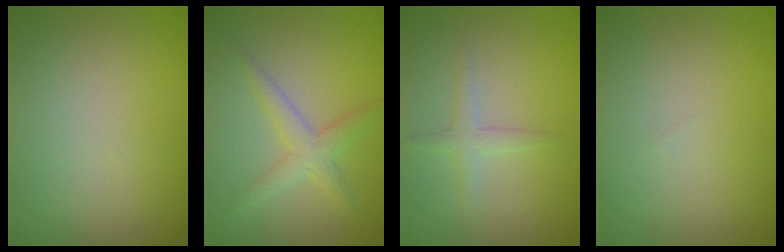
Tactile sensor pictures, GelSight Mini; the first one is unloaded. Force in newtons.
{"total": 2.5, "press": 2.5, "slide": 0.1}
{"total": 1.5, "press": 1.5, "slide": 0.1}
{"total": 0.0}